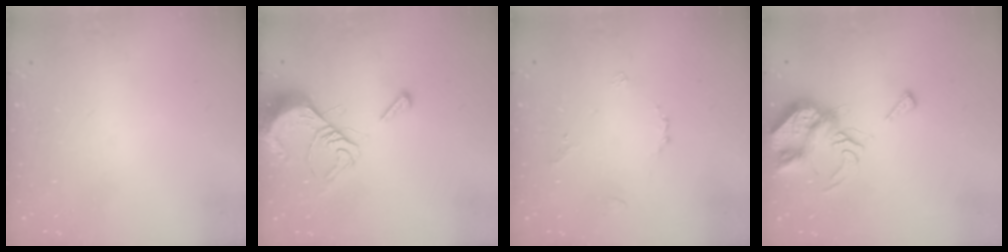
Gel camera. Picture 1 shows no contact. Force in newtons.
{"total": 9.5, "press": 9.4, "slide": 1.3}
{"total": 3.0, "press": 2.9, "slide": 0.7}
{"total": 8.8, "press": 8.8, "slide": 1.0}